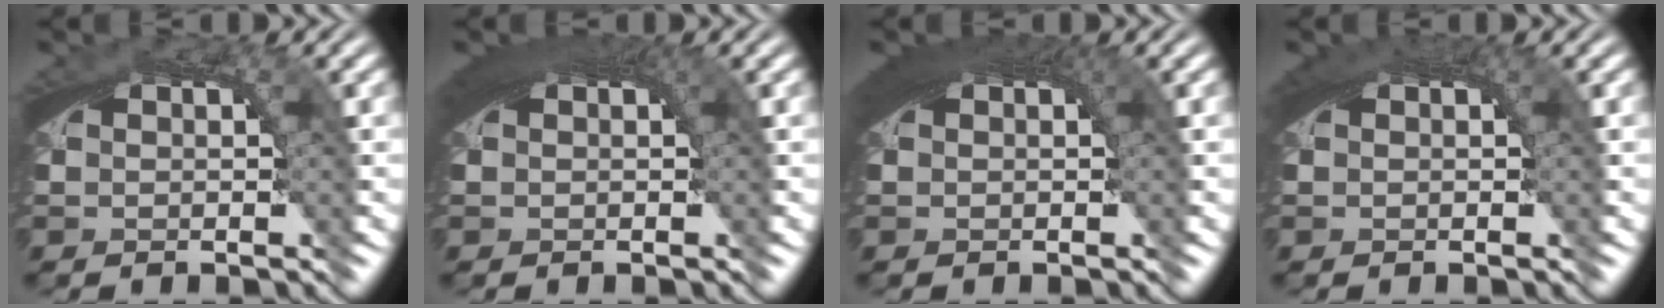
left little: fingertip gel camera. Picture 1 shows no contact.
{"total": 3.2, "force": [1.2, 0.9, 2.8], "torque": [-0.034, 0.011, 0.017]}
{"total": 3.8, "force": [1.4, 1.1, 3.4], "torque": [-0.043, 0.015, 0.018]}
{"total": 1.9, "force": [0.8, 0.3, 1.7], "torque": [-0.023, 0.007, 0.013]}